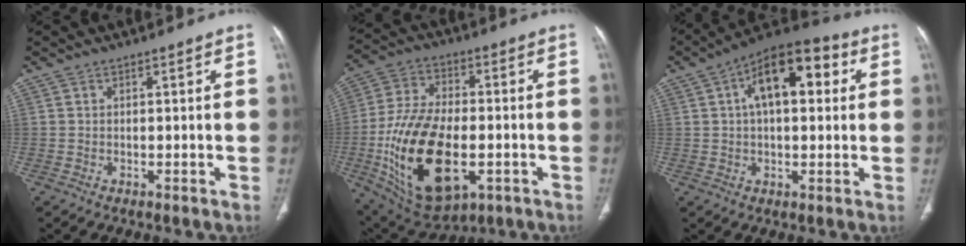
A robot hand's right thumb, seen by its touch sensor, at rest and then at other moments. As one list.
[{"total": 23.1, "force": [-5.4, 12.6, 18.6], "torque": [-0.349, 0.006, -0.074]}, {"total": 15.0, "force": [3.8, 7.6, 12.3], "torque": [-0.165, 0.026, 0.052]}]